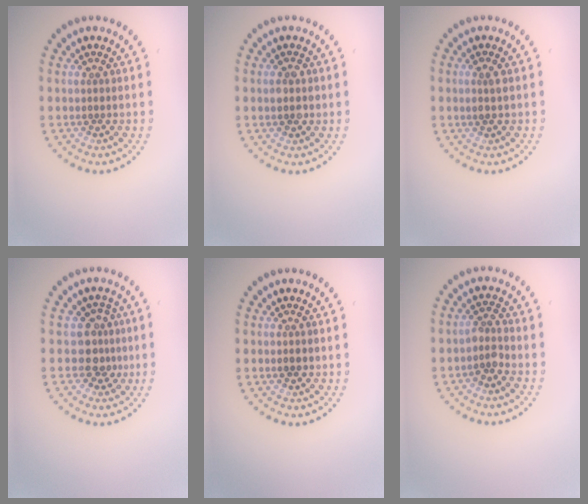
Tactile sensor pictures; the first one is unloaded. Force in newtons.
{"total": 2.0, "press": 2.0, "slide": 0.2}
{"total": 1.3, "press": 1.3, "slide": 0.4}
{"total": 2.5, "press": 2.0, "slide": 1.6}
{"total": 1.0, "press": 1.0, "slide": 0.1}
{"total": 1.8, "press": 1.3, "slide": 1.2}